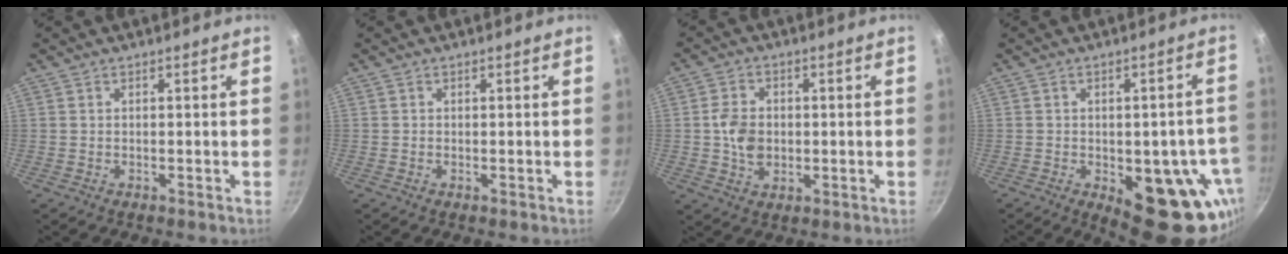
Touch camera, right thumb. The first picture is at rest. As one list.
[{"total": 0.0}, {"total": 6.8, "force": [-0.1, 5.1, 4.5], "torque": [-0.069, 0.005, -0.005]}, {"total": 19.2, "force": [-6.2, 9.0, 15.8], "torque": [-0.114, 0.001, -0.070]}]